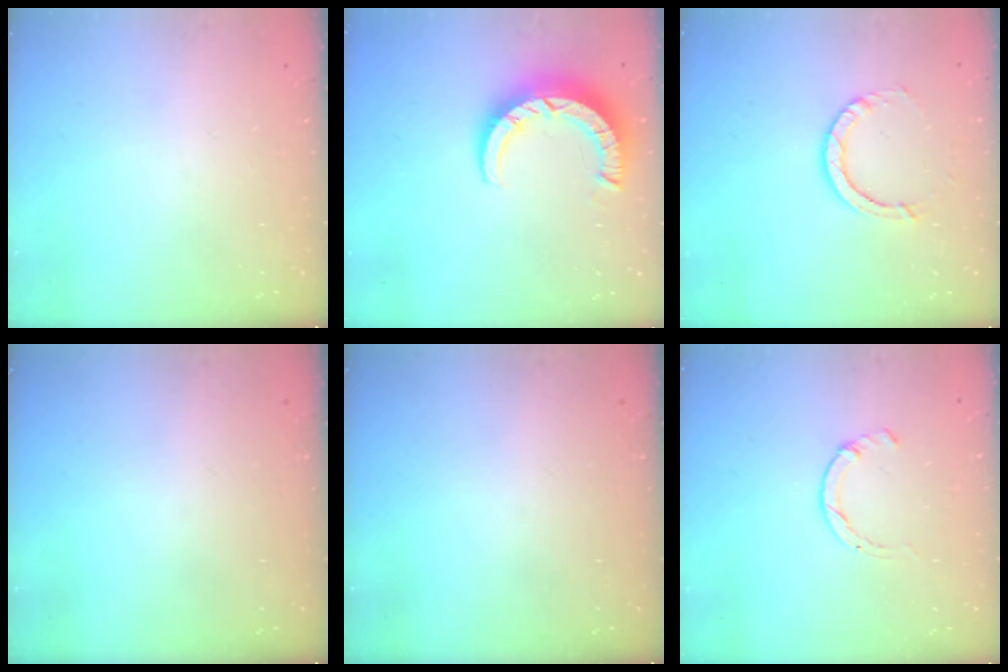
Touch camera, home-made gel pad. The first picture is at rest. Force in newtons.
{"total": 8.9, "press": 8.8, "slide": 1.1}
{"total": 7.0, "press": 6.9, "slide": 0.9}
{"total": 0.0}
{"total": 0.0}
{"total": 1.7, "press": 1.7, "slide": 0.3}